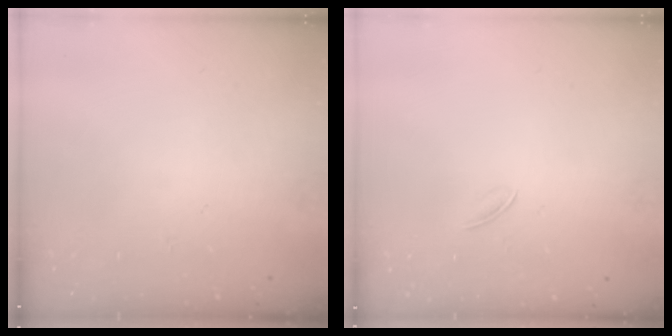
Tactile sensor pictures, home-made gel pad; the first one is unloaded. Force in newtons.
{"total": 1.6, "press": 1.5, "slide": 0.5}